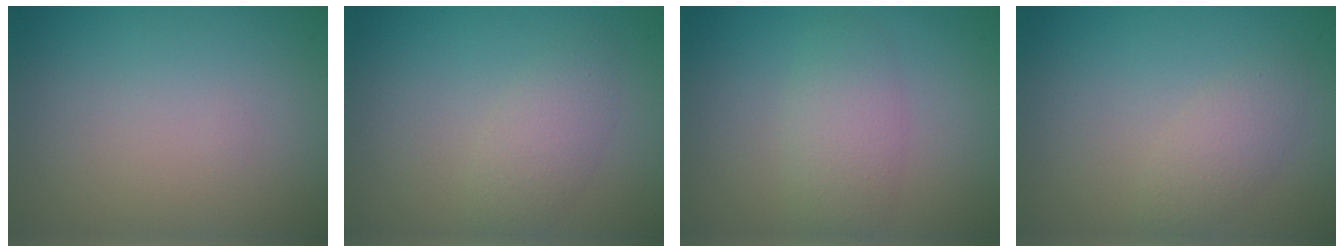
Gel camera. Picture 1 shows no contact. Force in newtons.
{"total": 2.3, "press": 2.3, "slide": 0.1}
{"total": 2.9, "press": 2.9, "slide": 0.1}
{"total": 2.1, "press": 2.1, "slide": 0.1}